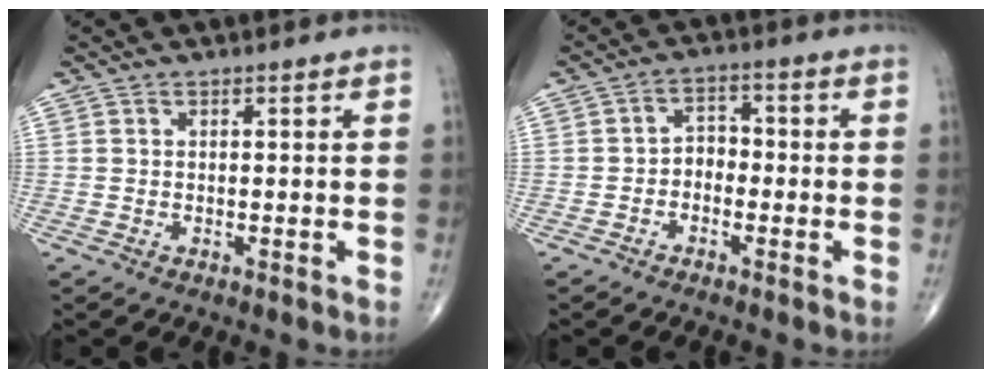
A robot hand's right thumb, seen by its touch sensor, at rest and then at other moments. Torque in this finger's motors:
{"motor_torque": [-0.32, 0.30, 0.17, 0.01, 0.04]}